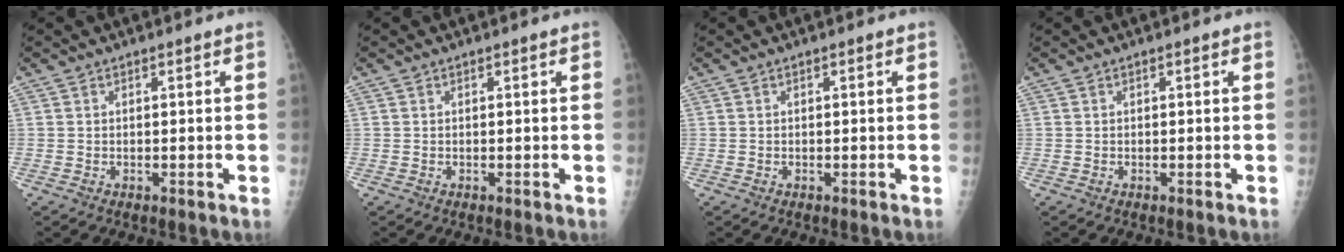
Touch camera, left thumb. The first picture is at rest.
{"total": 0.0}
{"total": 0.0}
{"total": 0.0}